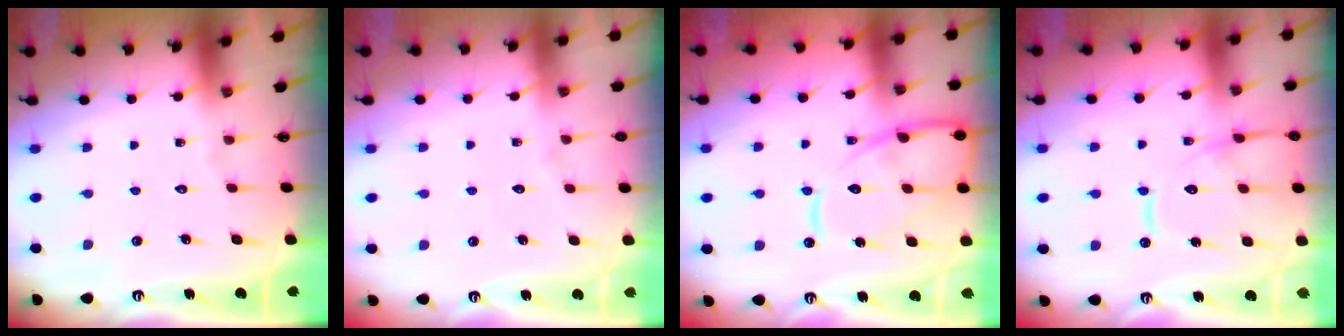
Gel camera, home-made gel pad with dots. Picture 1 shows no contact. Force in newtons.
{"total": 3.7, "press": 3.7, "slide": 0.4}
{"total": 14.5, "press": 14.4, "slide": 1.4}
{"total": 14.1, "press": 14.0, "slide": 1.3}